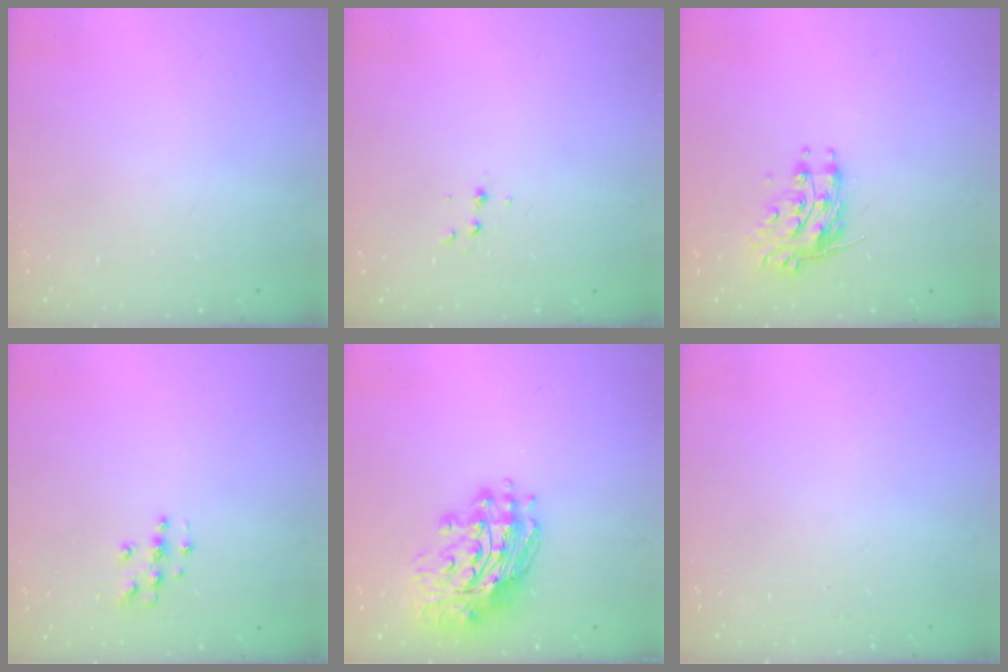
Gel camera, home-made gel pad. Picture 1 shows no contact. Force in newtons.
{"total": 3.7, "press": 3.5, "slide": 1.1}
{"total": 10.4, "press": 10.4, "slide": 0.5}
{"total": 3.8, "press": 3.8, "slide": 0.3}
{"total": 15.0, "press": 14.9, "slide": 1.6}
{"total": 0.0}